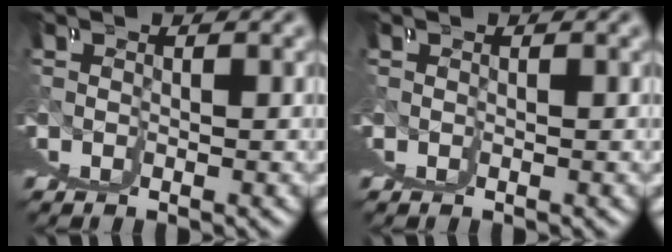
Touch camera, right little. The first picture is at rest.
{"total": 0.0}